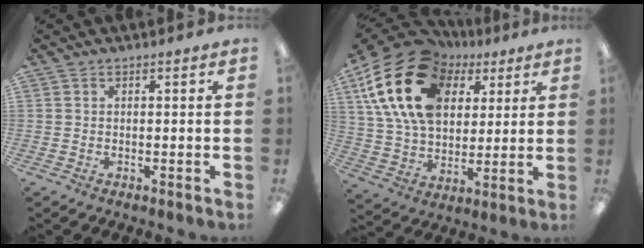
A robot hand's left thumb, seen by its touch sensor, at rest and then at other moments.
{"total": 22.1, "force": [9.0, 15.2, 13.4], "torque": [-0.284, -0.025, 0.160]}